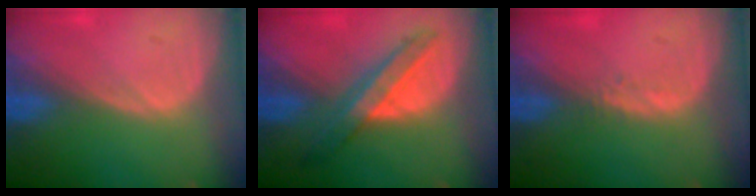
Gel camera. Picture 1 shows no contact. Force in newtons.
{"total": 6.3, "press": 6.2, "slide": 1.2}
{"total": 0.9, "press": 0.8, "slide": 0.4}